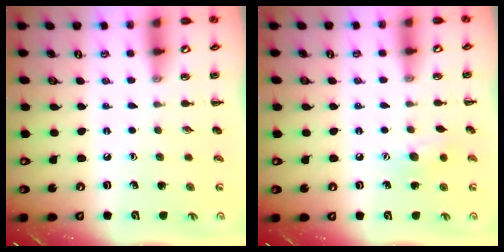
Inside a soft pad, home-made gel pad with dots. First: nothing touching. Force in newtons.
{"total": 8.3, "press": 8.2, "slide": 1.3}